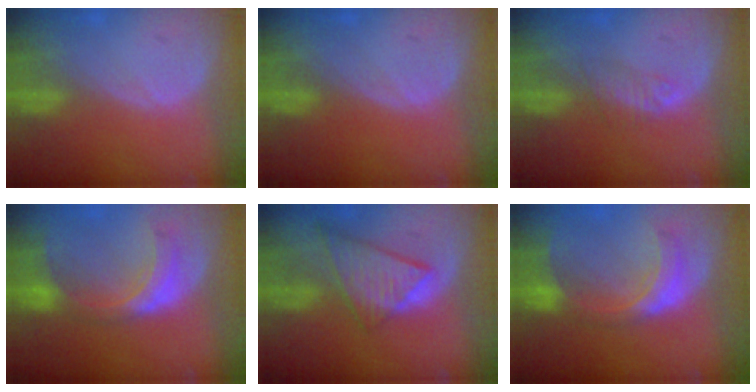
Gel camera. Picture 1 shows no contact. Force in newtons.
{"total": 0.0}
{"total": 2.3, "press": 2.1, "slide": 0.8}
{"total": 8.0, "press": 7.1, "slide": 3.8}
{"total": 8.9, "press": 7.7, "slide": 4.4}
{"total": 8.2, "press": 7.3, "slide": 3.8}